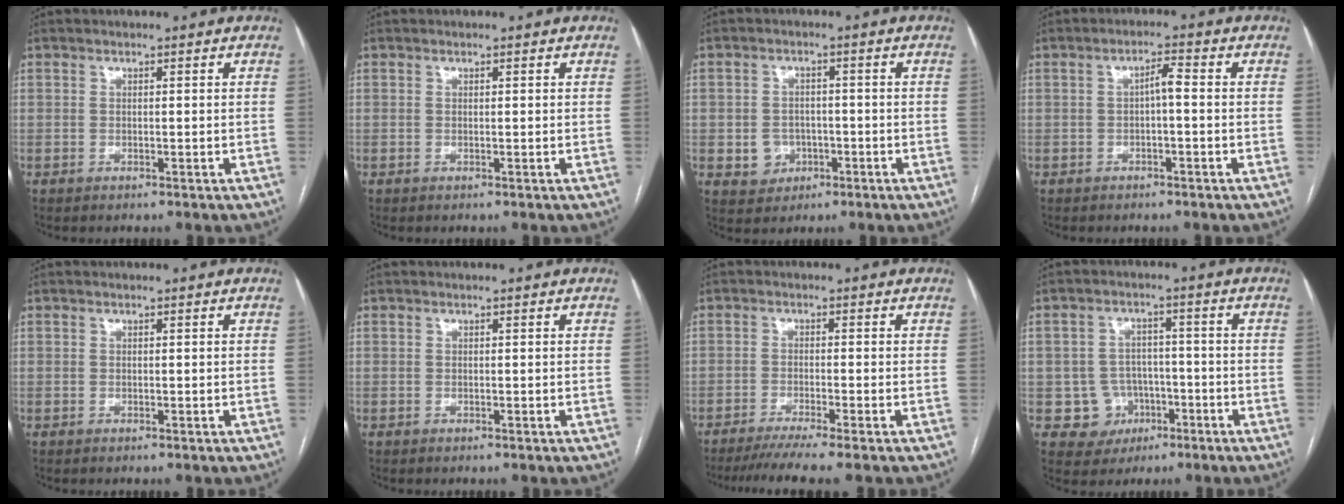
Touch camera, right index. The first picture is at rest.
{"total": 0.0}
{"total": 4.5, "force": [-1.2, 4.2, 1.3], "torque": [-0.012, 0.008, -0.010]}
{"total": 2.5, "force": [-0.2, 0.5, 2.5], "torque": [-0.041, 0.012, -0.002]}
{"total": 0.0}
{"total": 0.0}
{"total": 6.5, "force": [-5.3, -1.1, 3.6], "torque": [-0.048, -0.017, -0.087]}
{"total": 6.4, "force": [-2.1, 6.0, 0.6], "torque": [0.001, 0.013, -0.026]}